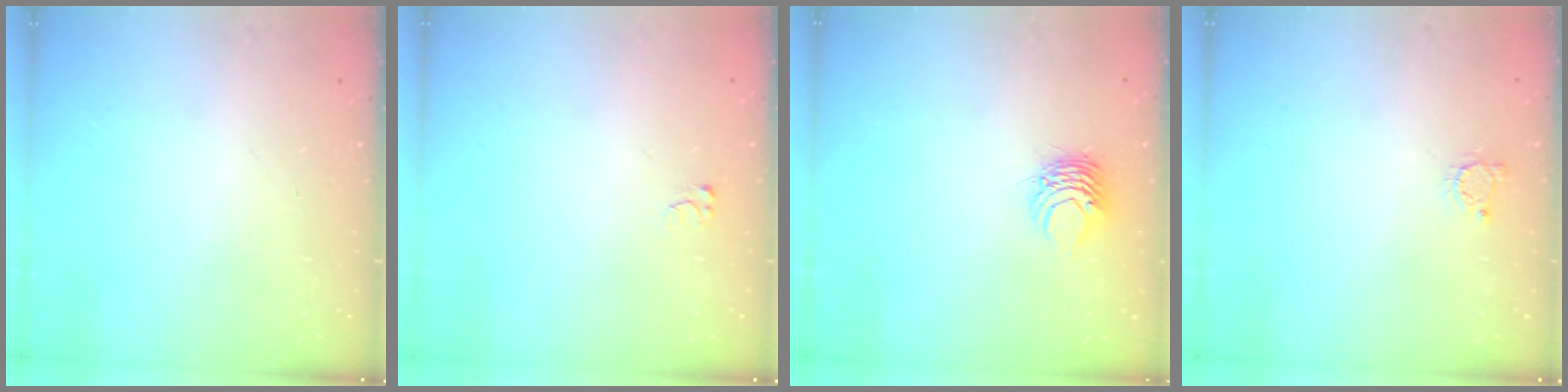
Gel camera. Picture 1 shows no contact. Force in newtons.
{"total": 2.5, "press": 2.5, "slide": 0.3}
{"total": 5.5, "press": 5.4, "slide": 0.4}
{"total": 2.2, "press": 2.2, "slide": 0.4}